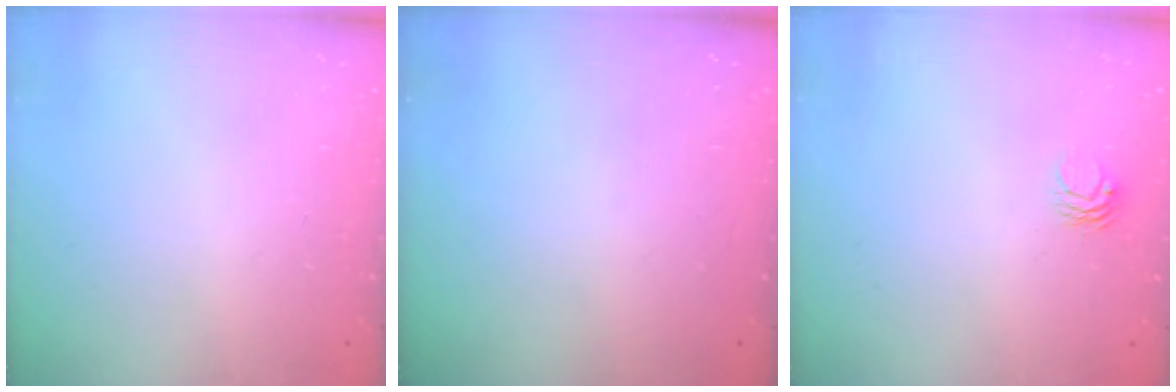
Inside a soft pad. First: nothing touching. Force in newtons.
{"total": 0.0}
{"total": 2.7, "press": 2.7, "slide": 0.2}